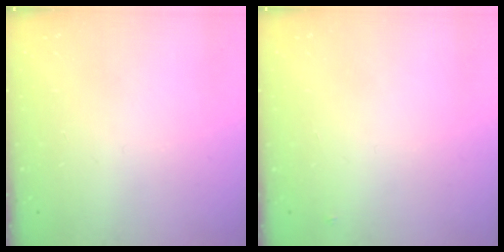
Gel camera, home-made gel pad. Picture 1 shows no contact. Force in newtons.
{"total": 2.6, "press": 2.6, "slide": 0.2}